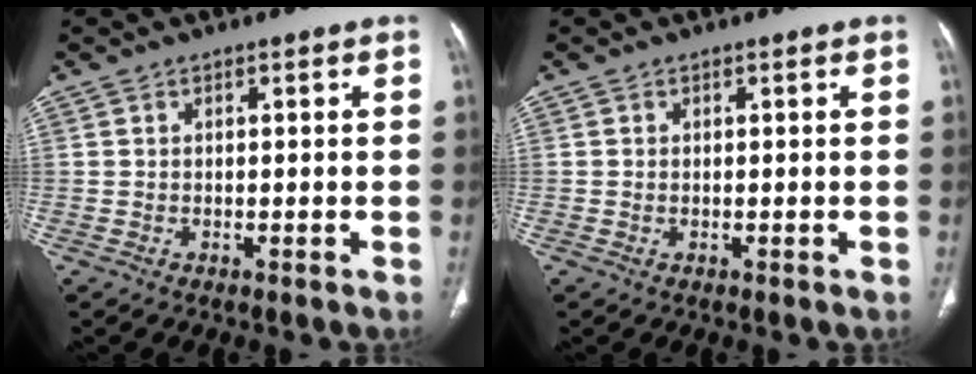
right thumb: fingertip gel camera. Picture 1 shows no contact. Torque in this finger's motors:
{"motor_torque": [0.07, 1.40, -0.22, -0.01, -0.01]}